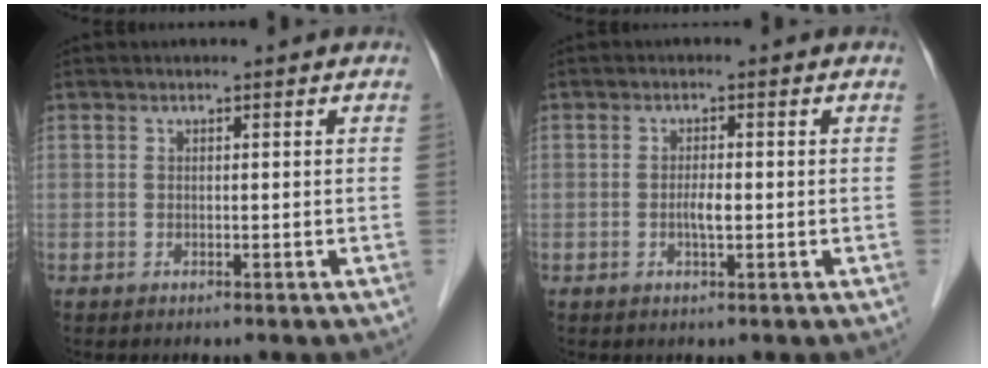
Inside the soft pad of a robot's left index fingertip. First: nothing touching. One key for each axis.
{"total": 1.9, "fx": -0.5, "fy": 0.4, "fz": 1.8, "tx": -0.035, "ty": 0.000, "tz": -0.010}